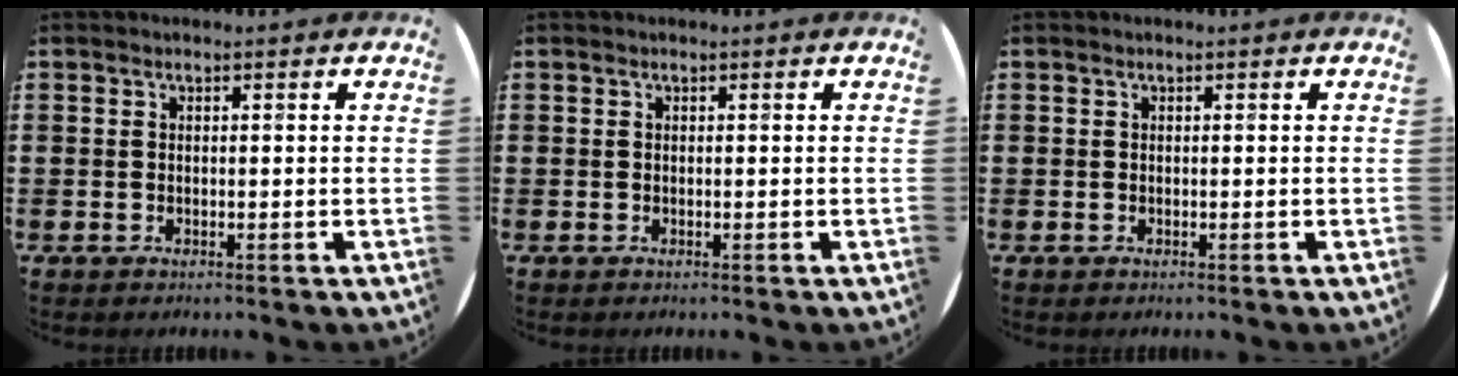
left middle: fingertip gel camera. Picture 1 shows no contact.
{"total": 0.0}
{"total": 0.0}